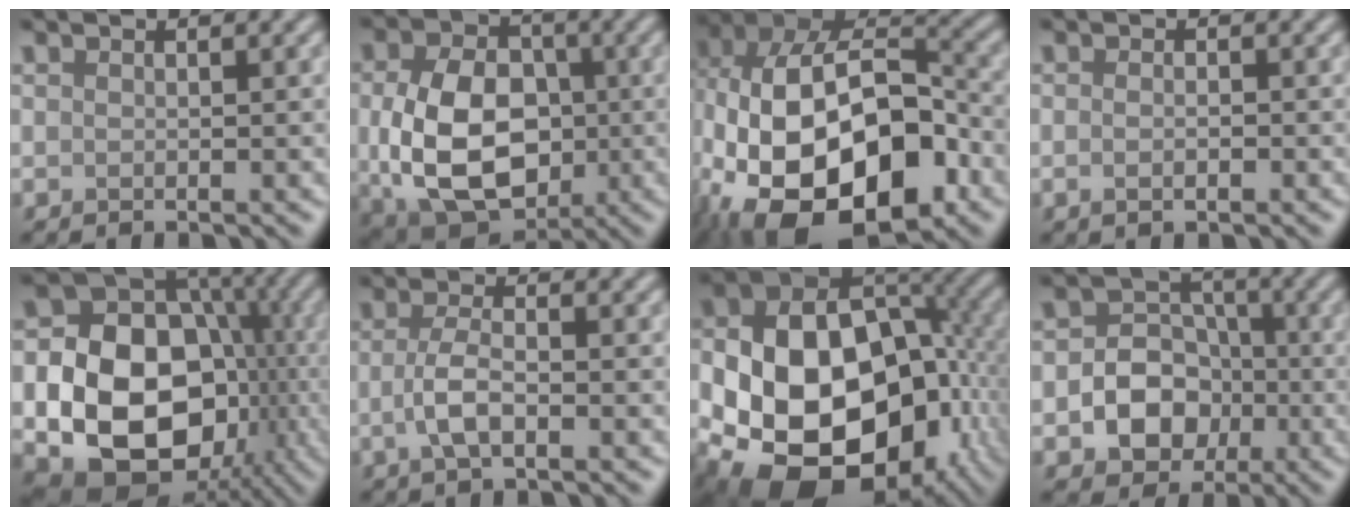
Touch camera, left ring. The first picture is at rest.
{"total": 11.0, "force": [-0.8, 7.7, 7.8], "torque": [-0.151, -0.015, -0.014]}
{"total": 18.6, "force": [-6.0, 11.5, 13.3], "torque": [-0.243, -0.005, -0.095]}
{"total": 1.4, "force": [-0.3, 0.6, 1.3], "torque": [-0.013, -0.003, -0.009]}
{"total": 17.4, "force": [-3.2, 13.8, 10.1], "torque": [-0.149, -0.033, -0.062]}
{"total": 2.9, "force": [-0.7, 1.0, 2.6], "torque": [-0.057, 0.000, -0.020]}
{"total": 19.7, "force": [-5.4, 14.2, 12.6], "torque": [-0.208, -0.030, -0.074]}
{"total": 6.2, "force": [-1.6, 5.1, 3.2], "torque": [-0.026, -0.002, -0.047]}